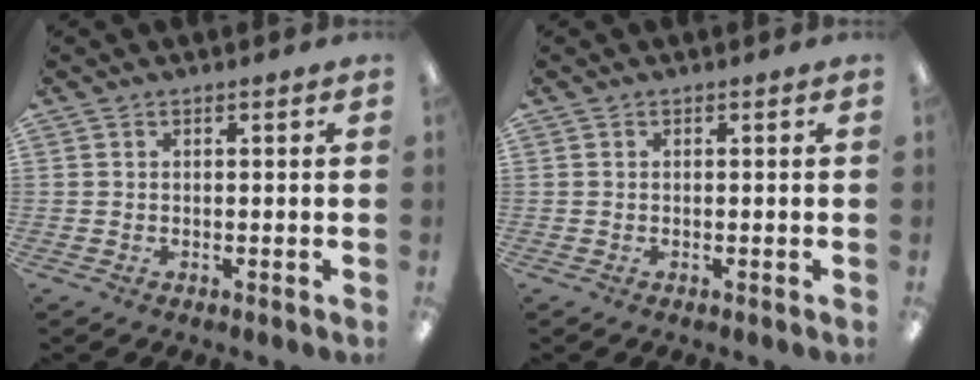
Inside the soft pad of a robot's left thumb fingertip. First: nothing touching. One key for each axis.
{"total": 0.0}